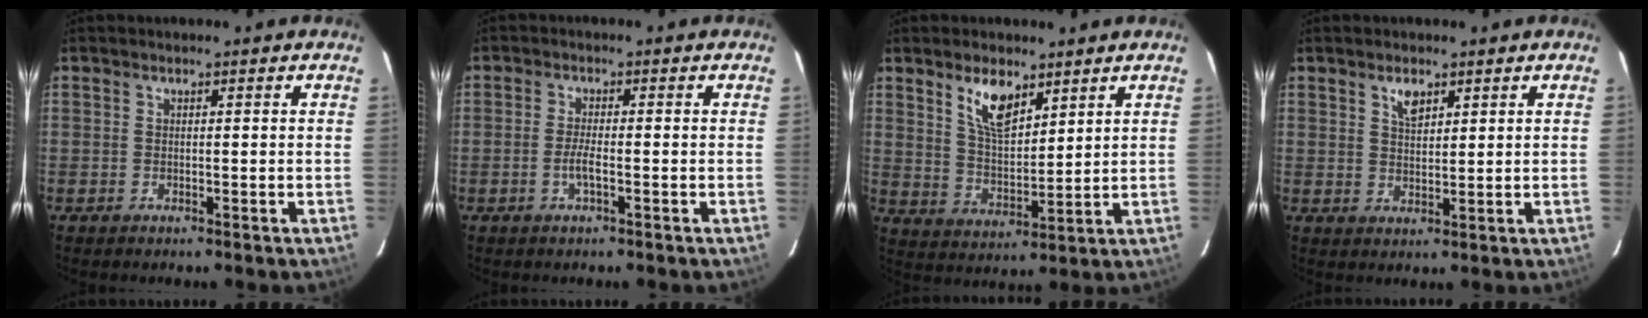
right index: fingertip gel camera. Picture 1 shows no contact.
{"total": 2.4, "force": [-1.0, 0.3, 2.2], "torque": [-0.045, -0.003, -0.020]}
{"total": 8.4, "force": [5.2, 3.5, 5.6], "torque": [-0.099, 0.004, 0.105]}
{"total": 3.2, "force": [2.0, 1.6, 2.0], "torque": [-0.032, 0.004, 0.035]}